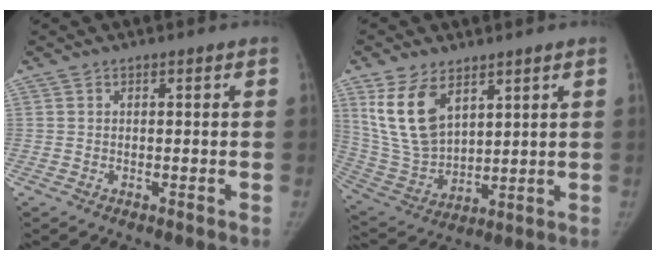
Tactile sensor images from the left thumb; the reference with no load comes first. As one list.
[{"total": 14.0, "force": [7.0, 8.4, 8.8], "torque": [-0.149, -0.031, 0.159]}]